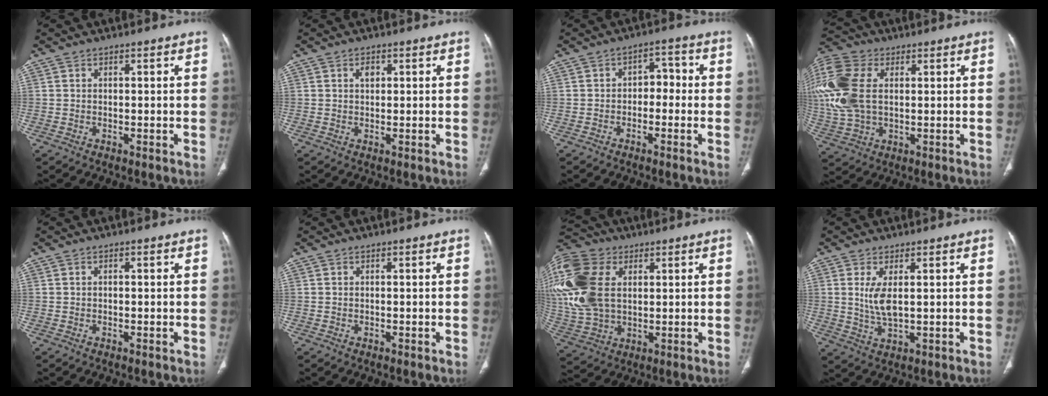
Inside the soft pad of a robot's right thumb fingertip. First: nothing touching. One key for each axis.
{"total": 1.7, "fx": 0.6, "fy": 1.1, "fz": 1.1, "tx": -0.014, "ty": 0.000, "tz": 0.010}
{"total": 4.5, "fx": -1.0, "fy": 3.1, "fz": 3.1, "tx": -0.023, "ty": 0.028, "tz": -0.025}
{"total": 19.7, "fx": 3.6, "fy": 12.9, "fz": 14.4, "tx": -0.369, "ty": 0.013, "tz": 0.069}
{"total": 0.0}
{"total": 0.0}
{"total": 23.5, "fx": 5.5, "fy": 15.9, "fz": 16.3, "tx": -0.395, "ty": 0.011, "tz": 0.110}
{"total": 5.3, "fx": 1.0, "fy": 2.0, "fz": 4.8, "tx": -0.105, "ty": -0.014, "tz": 0.028}